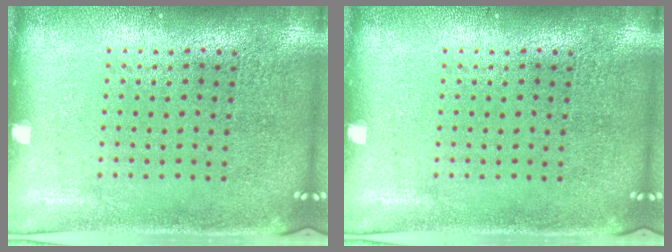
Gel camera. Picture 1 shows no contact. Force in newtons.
{"total": 0.0}